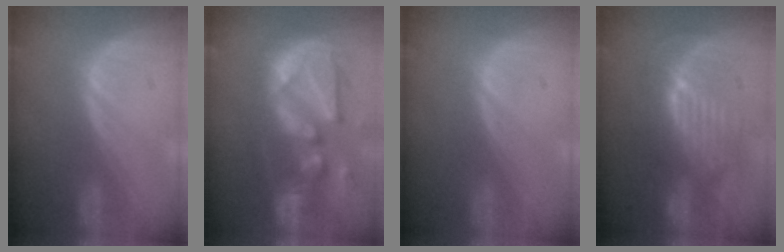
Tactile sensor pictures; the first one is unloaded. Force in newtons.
{"total": 13.0, "press": 11.3, "slide": 6.5}
{"total": 0.0}
{"total": 9.1, "press": 8.7, "slide": 2.6}